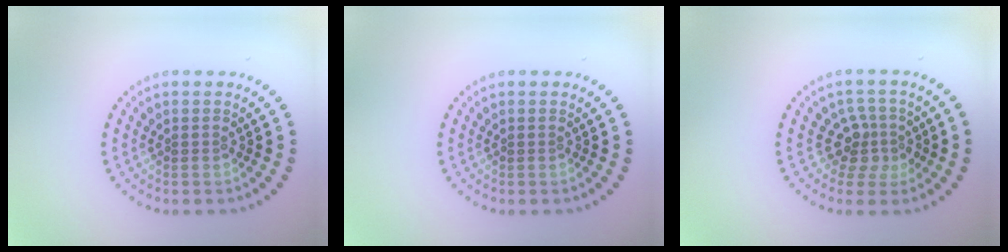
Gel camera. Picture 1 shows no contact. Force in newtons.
{"total": 0.0}
{"total": 2.8, "press": 2.1, "slide": 1.9}